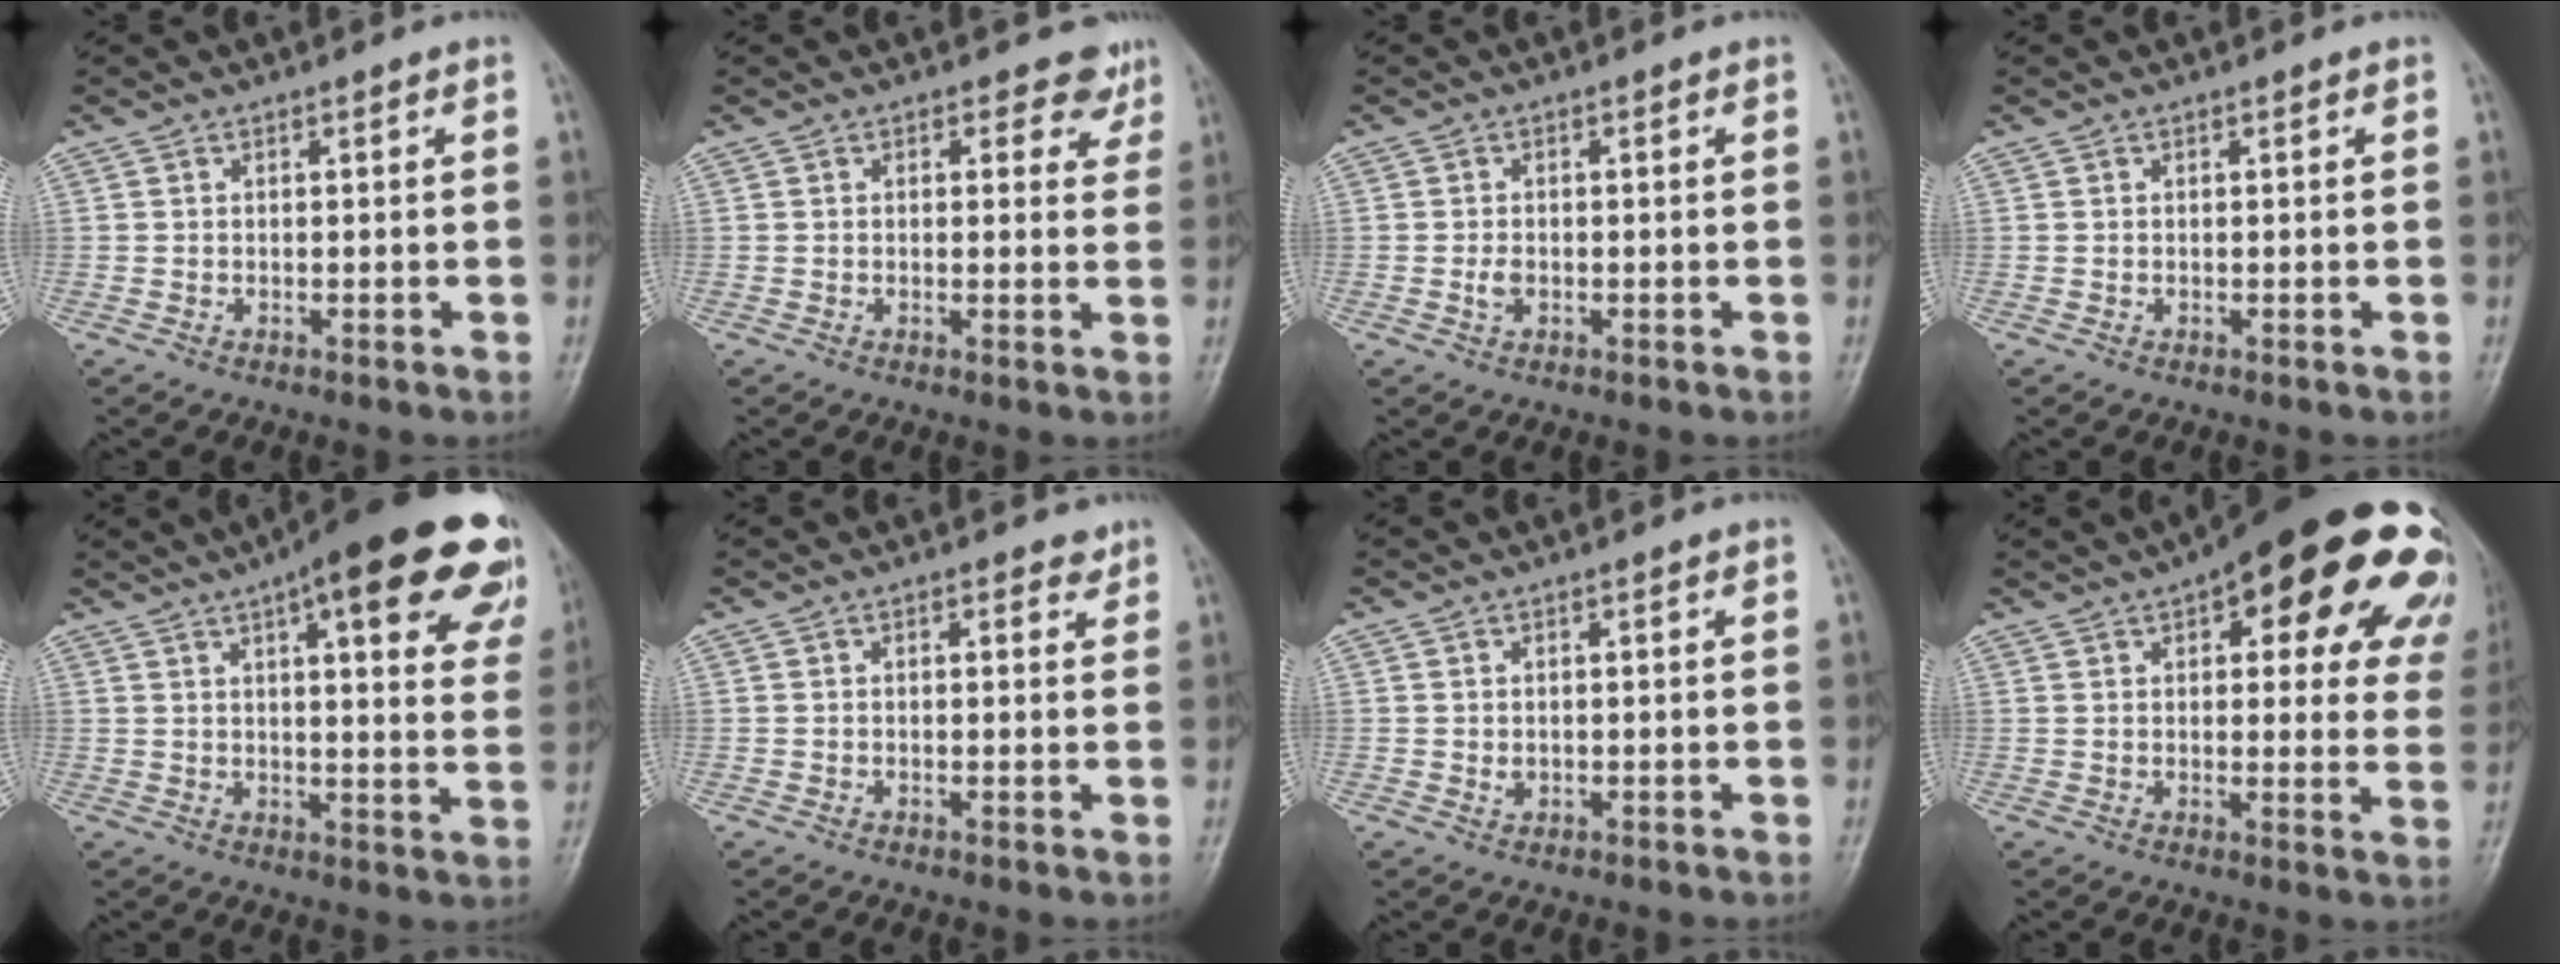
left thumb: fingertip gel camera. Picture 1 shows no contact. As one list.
[{"total": 4.3, "force": [2.6, 2.7, 2.1], "torque": [0.007, -0.010, 0.024]}, {"total": 1.9, "force": [-0.4, 1.3, 1.4], "torque": [-0.026, 0.005, -0.008]}, {"total": 0.0}, {"total": 24.9, "force": [14.0, 7.1, 19.4], "torque": [-0.221, -0.016, 0.166]}, {"total": 1.5, "force": [0.9, 0.8, 1.0], "torque": [-0.012, -0.002, 0.010]}, {"total": 1.5, "force": [0.3, 1.1, 1.0], "torque": [-0.012, -0.002, 0.008]}, {"total": 27.7, "force": [14.4, 10.6, 21.2], "torque": [-0.205, 0.000, 0.174]}]